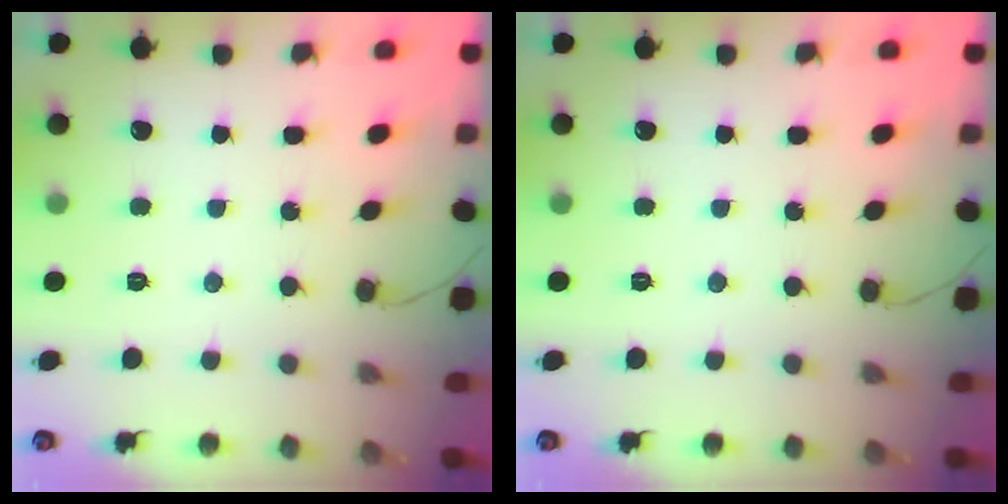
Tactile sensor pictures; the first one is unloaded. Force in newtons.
{"total": 0.0}